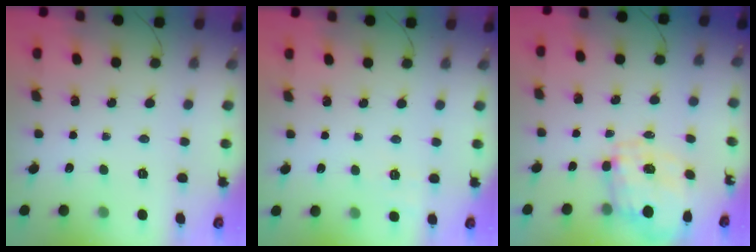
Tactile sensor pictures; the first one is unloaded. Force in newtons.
{"total": 7.0, "press": 6.7, "slide": 2.2}
{"total": 4.0, "press": 3.7, "slide": 1.5}